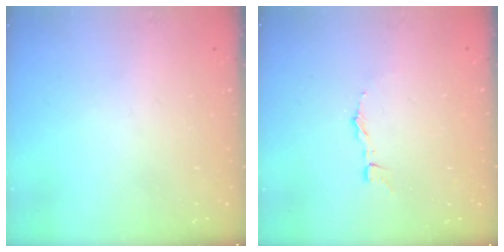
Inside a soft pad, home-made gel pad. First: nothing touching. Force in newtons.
{"total": 1.4, "press": 1.4, "slide": 0.1}